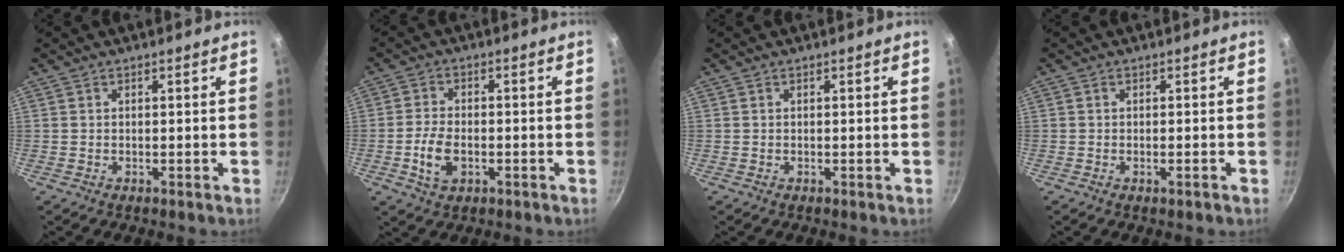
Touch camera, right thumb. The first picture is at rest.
{"total": 6.5, "force": [-1.8, 3.9, 4.9], "torque": [-0.095, 0.012, -0.034]}
{"total": 0.0}
{"total": 1.0, "force": [-0.5, 0.2, 0.8], "torque": [-0.018, 0.003, -0.010]}